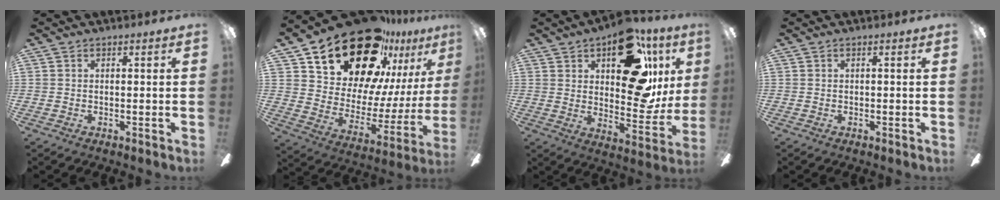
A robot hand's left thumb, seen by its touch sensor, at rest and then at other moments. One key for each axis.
{"total": 27.5, "fx": 20.1, "fy": 14.1, "fz": 12.3, "tx": -0.193, "ty": -0.130, "tz": 0.369}
{"total": 23.3, "fx": 12.2, "fy": 11.5, "fz": 16.1, "tx": -0.204, "ty": -0.068, "tz": 0.205}
{"total": 0.0}